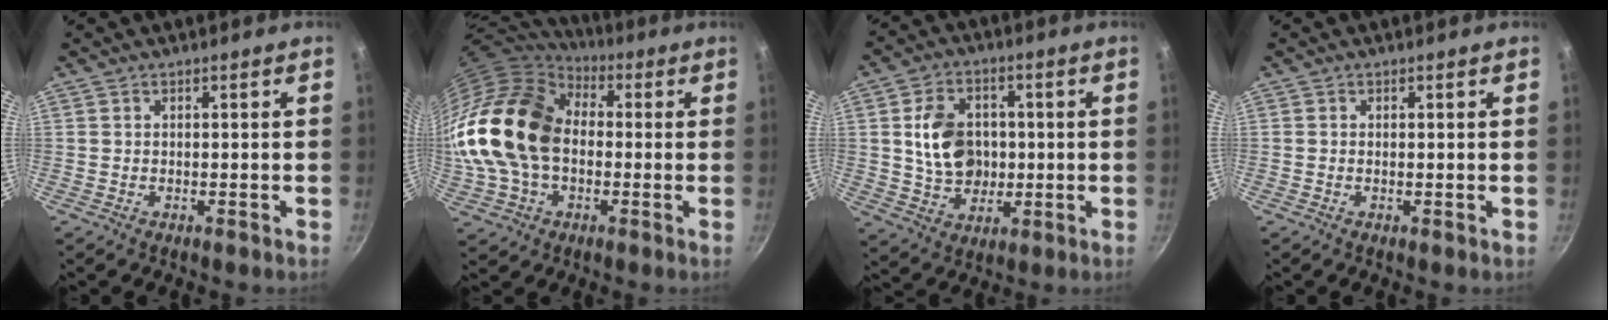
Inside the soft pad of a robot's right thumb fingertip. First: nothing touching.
{"total": 24.0, "force": [0.6, 16.5, 17.4], "torque": [-0.345, 0.041, 0.006]}
{"total": 11.9, "force": [1.0, 9.3, 7.3], "torque": [-0.099, 0.004, 0.022]}
{"total": 0.0}